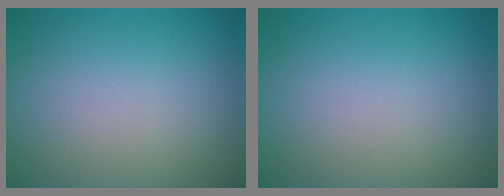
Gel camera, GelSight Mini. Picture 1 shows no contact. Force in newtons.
{"total": 0.0}